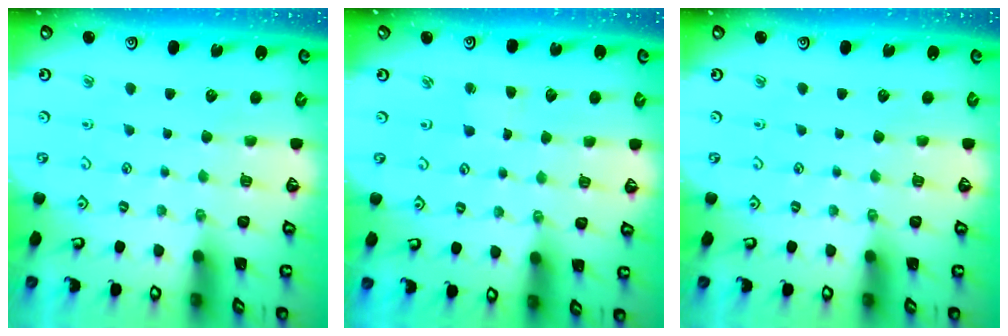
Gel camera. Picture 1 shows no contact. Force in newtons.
{"total": 1.9, "press": 1.8, "slide": 0.4}
{"total": 0.0}